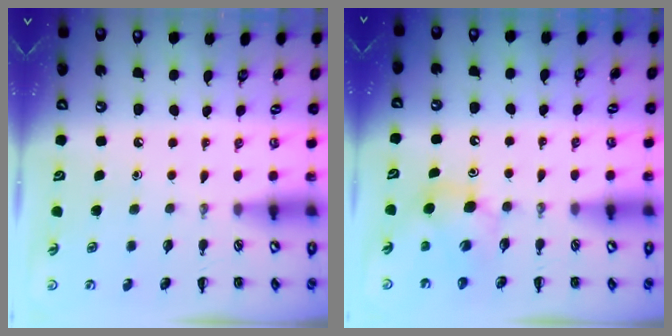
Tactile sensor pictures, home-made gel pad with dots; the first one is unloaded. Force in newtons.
{"total": 6.5, "press": 6.5, "slide": 0.9}